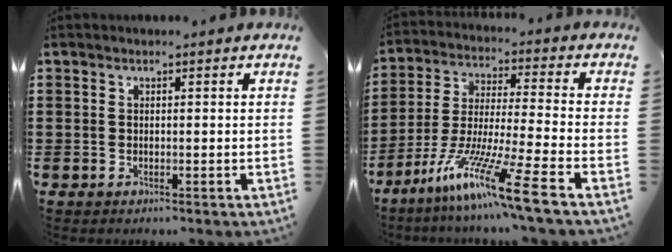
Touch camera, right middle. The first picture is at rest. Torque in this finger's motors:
{"motor_torque": [2.14, 0.00, 0.57, 0.21]}